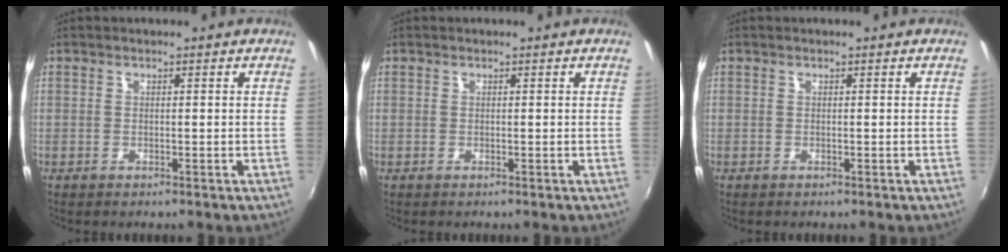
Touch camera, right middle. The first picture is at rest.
{"total": 0.0}
{"total": 0.0}